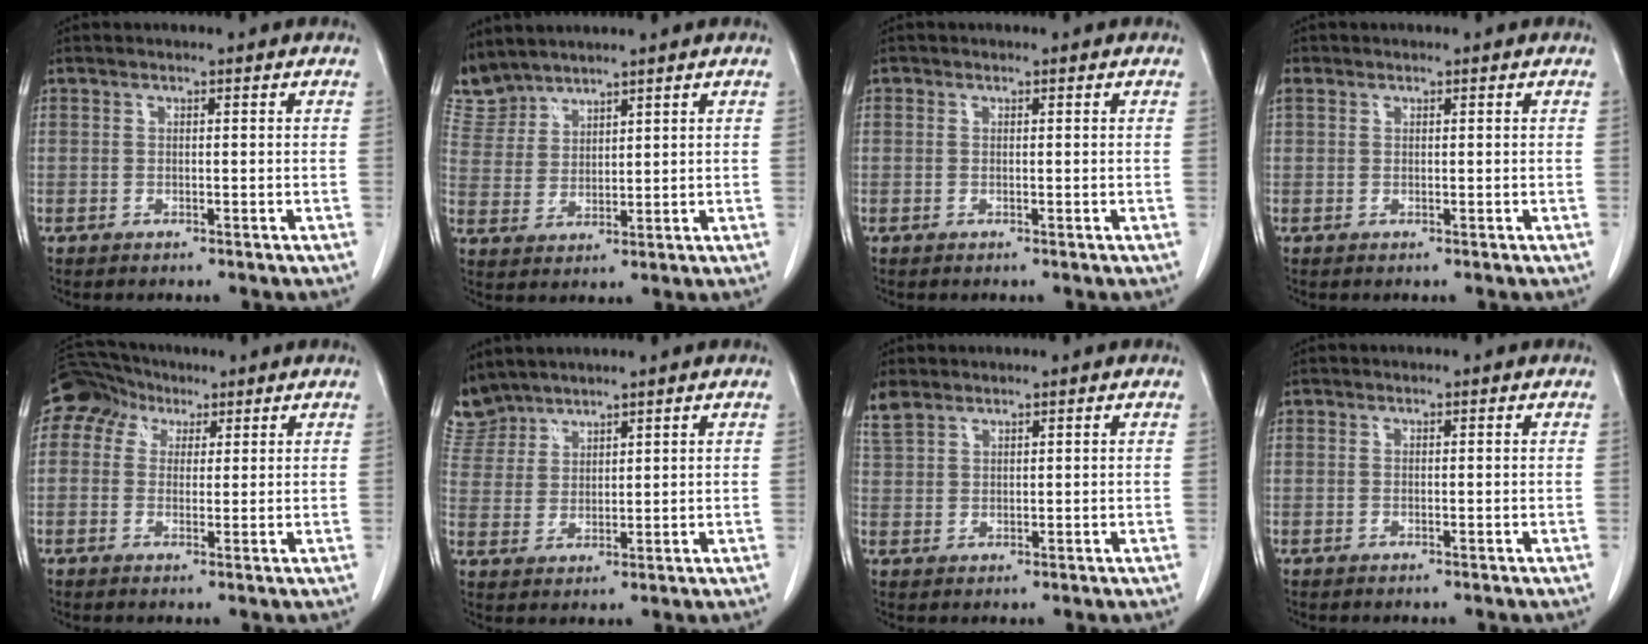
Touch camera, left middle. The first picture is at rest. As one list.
[{"total": 5.7, "force": [5.6, 1.3, -0.3], "torque": [-0.005, 0.009, 0.127]}, {"total": 0.0}, {"total": 0.9, "force": [0.6, 0.7, 0.3], "torque": [-0.009, 0.017, 0.012]}, {"total": 6.8, "force": [3.4, 5.6, 1.9], "torque": [-0.037, 0.039, 0.060]}, {"total": 5.9, "force": [5.6, 1.7, -0.3], "torque": [0.001, 0.007, 0.125]}, {"total": 3.3, "force": [2.8, 1.5, 1.0], "torque": [-0.030, 0.014, 0.063]}, {"total": 0.0}]